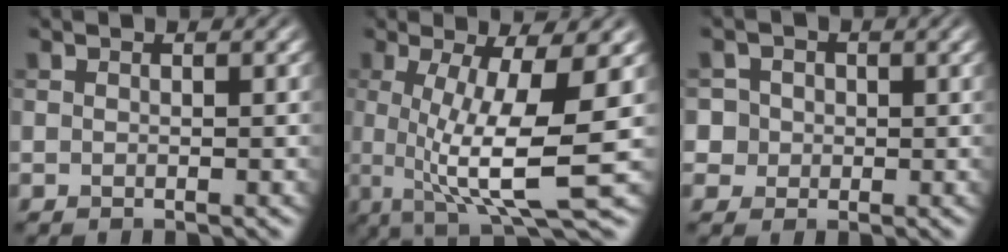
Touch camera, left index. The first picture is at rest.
{"total": 9.9, "force": [-0.5, 2.3, 9.6], "torque": [-0.150, -0.007, -0.009]}
{"total": 4.1, "force": [0.9, 3.9, 1.1], "torque": [-0.010, 0.022, 0.005]}